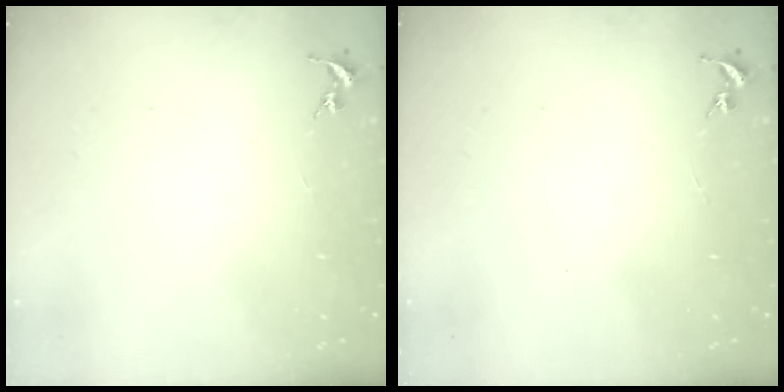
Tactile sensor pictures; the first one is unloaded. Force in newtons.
{"total": 0.0}